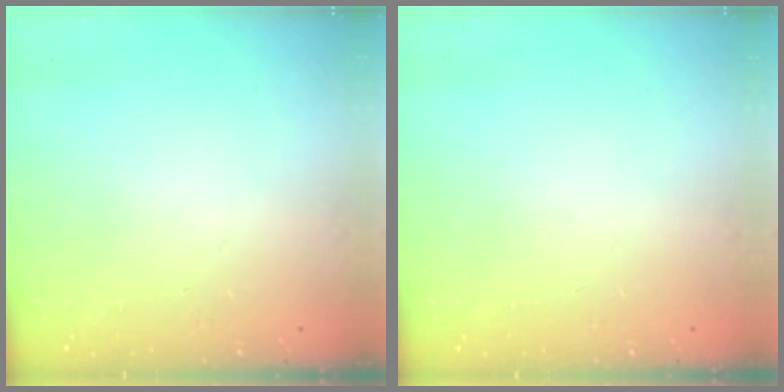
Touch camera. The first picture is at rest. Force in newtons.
{"total": 0.0}